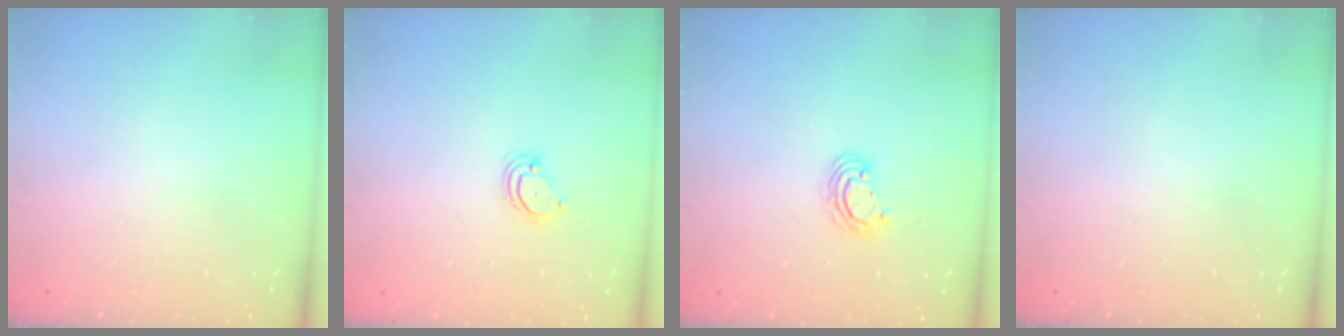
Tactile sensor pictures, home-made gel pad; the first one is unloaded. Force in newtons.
{"total": 3.5, "press": 3.5, "slide": 0.3}
{"total": 4.3, "press": 4.3, "slide": 0.2}
{"total": 0.0}